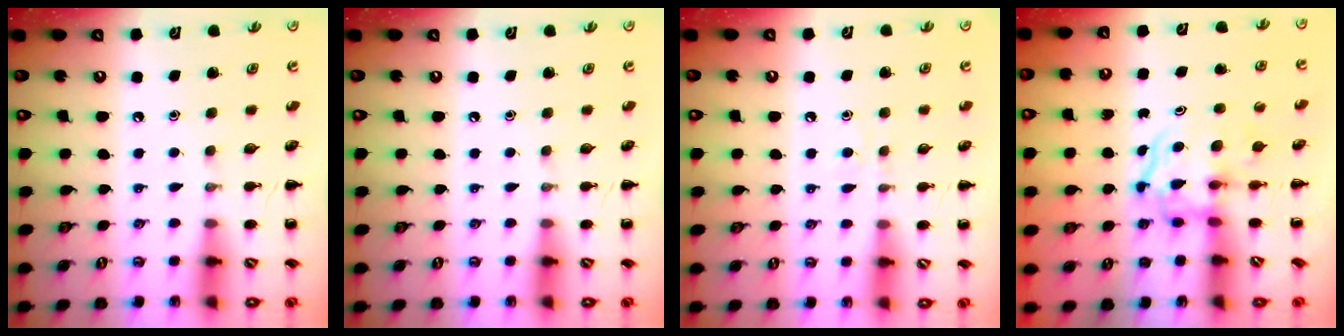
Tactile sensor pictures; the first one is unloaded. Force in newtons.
{"total": 0.0}
{"total": 2.9, "press": 2.7, "slide": 1.1}
{"total": 3.6, "press": 3.6, "slide": 0.4}